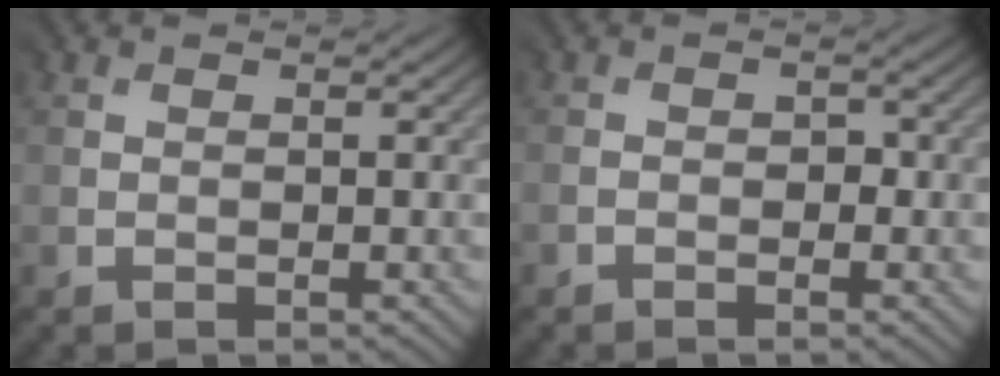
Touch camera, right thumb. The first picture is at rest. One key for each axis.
{"total": 0.8, "fx": -0.7, "fy": 0.1, "fz": 0.0, "tx": 0.002, "ty": 0.002, "tz": -0.012}